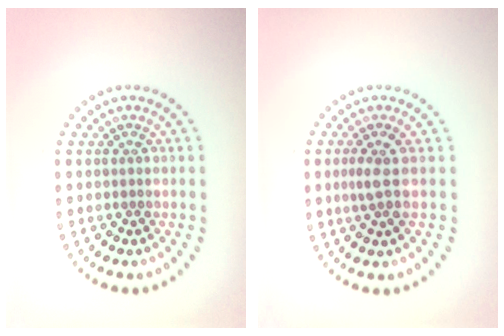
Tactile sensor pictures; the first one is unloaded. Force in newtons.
{"total": 1.9, "press": 1.4, "slide": 1.2}